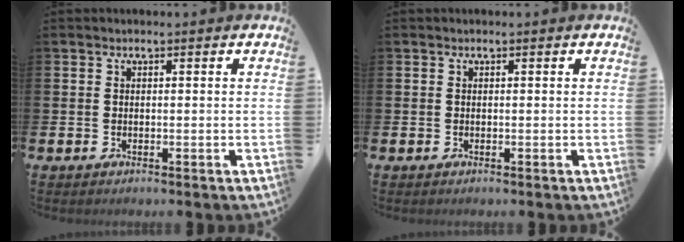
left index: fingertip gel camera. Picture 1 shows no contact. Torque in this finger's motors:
{"motor_torque": [0.00, 0.00, 0.00, 0.00]}